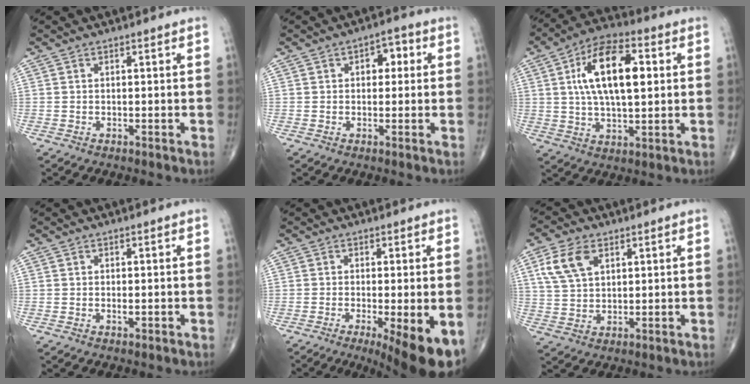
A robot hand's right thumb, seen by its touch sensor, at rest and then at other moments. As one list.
[{"total": 4.3, "force": [0.9, 2.9, 3.1], "torque": [-0.018, 0.009, 0.006]}, {"total": 15.0, "force": [2.9, 6.9, 12.9], "torque": [-0.212, 0.010, 0.046]}, {"total": 0.9, "force": [-0.2, 0.4, 0.7], "torque": [-0.012, -0.001, -0.004]}, {"total": 11.6, "force": [-4.7, 2.9, 10.2], "torque": [-0.124, -0.019, -0.066]}, {"total": 8.0, "force": [3.3, 4.8, 5.5], "torque": [-0.107, -0.002, 0.068]}]